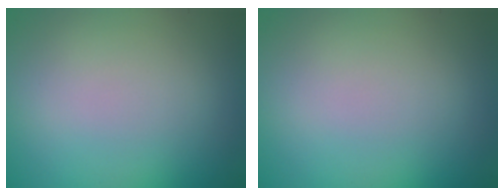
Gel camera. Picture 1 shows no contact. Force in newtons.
{"total": 0.0}